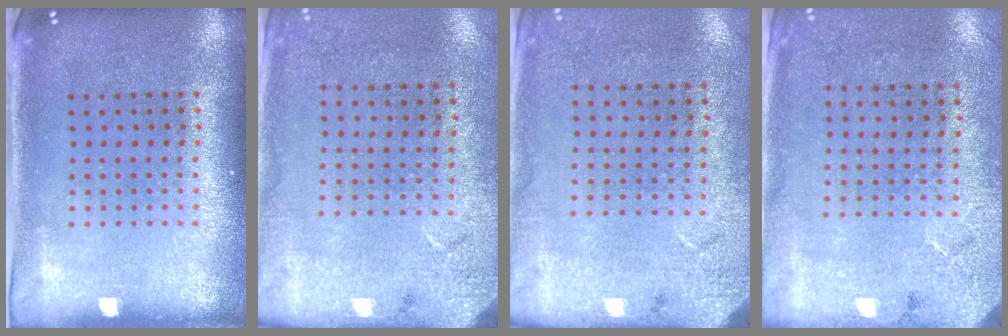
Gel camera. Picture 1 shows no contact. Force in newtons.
{"total": 2.6, "press": 2.1, "slide": 1.6}
{"total": 2.8, "press": 2.2, "slide": 1.6}
{"total": 2.7, "press": 2.2, "slide": 1.6}